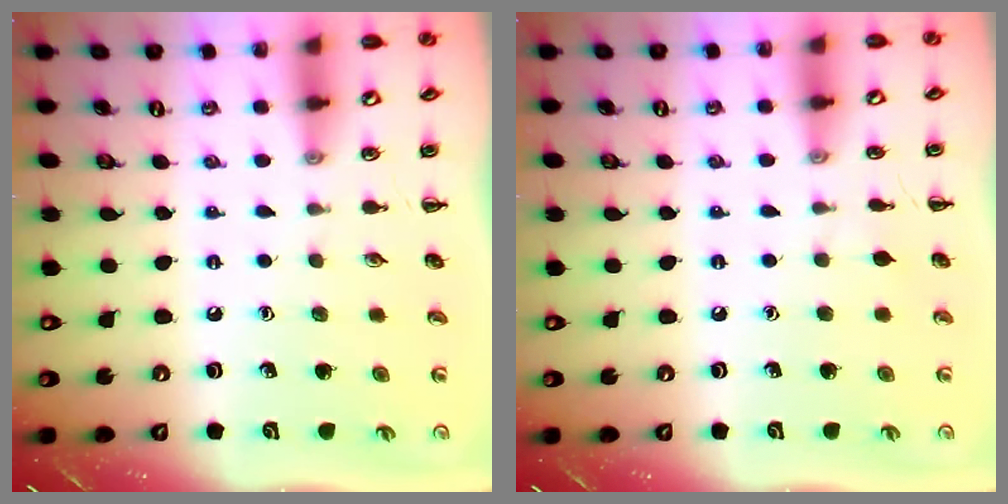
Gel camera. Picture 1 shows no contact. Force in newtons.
{"total": 3.2, "press": 3.0, "slide": 1.2}